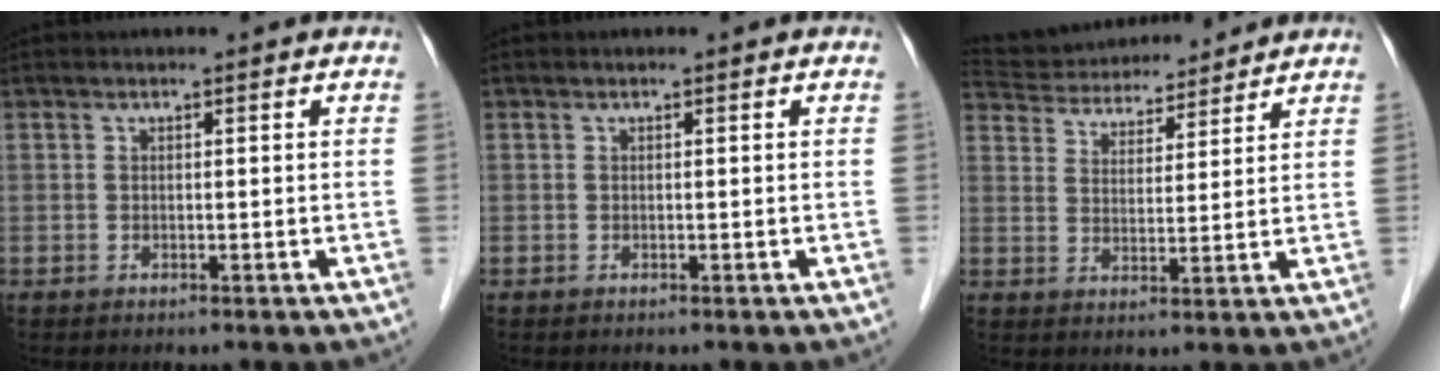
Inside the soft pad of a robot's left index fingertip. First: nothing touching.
{"total": 0.0}
{"total": 14.2, "force": [13.2, 3.3, 3.9], "torque": [-0.070, 0.035, 0.212]}